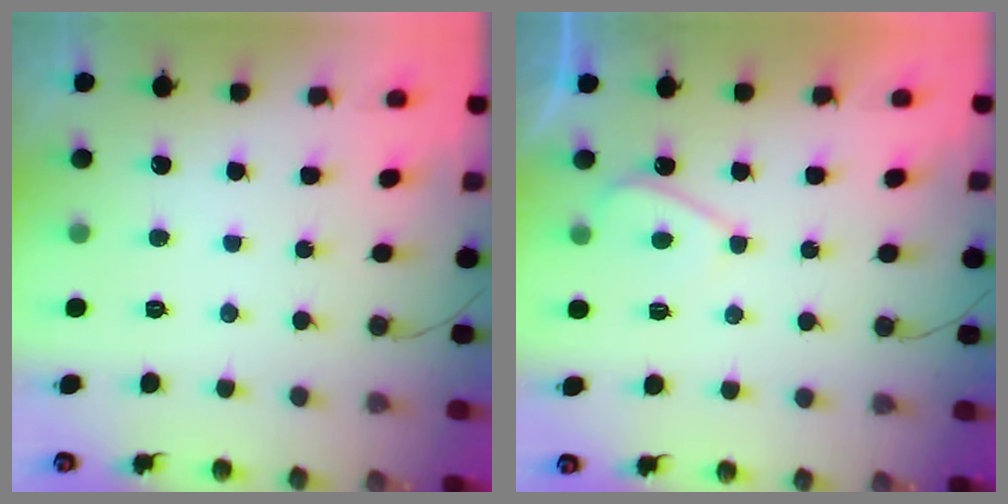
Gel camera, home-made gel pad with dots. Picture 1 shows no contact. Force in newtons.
{"total": 2.9, "press": 2.9, "slide": 0.4}